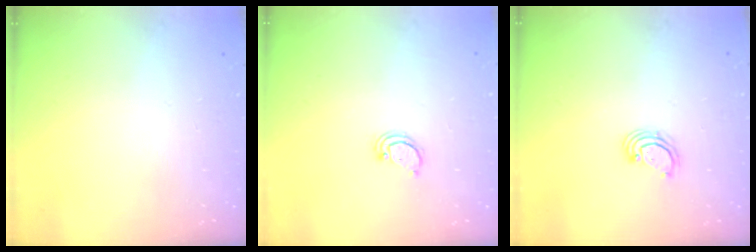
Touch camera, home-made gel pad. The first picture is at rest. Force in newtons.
{"total": 2.2, "press": 2.2, "slide": 0.2}
{"total": 2.8, "press": 2.8, "slide": 0.3}